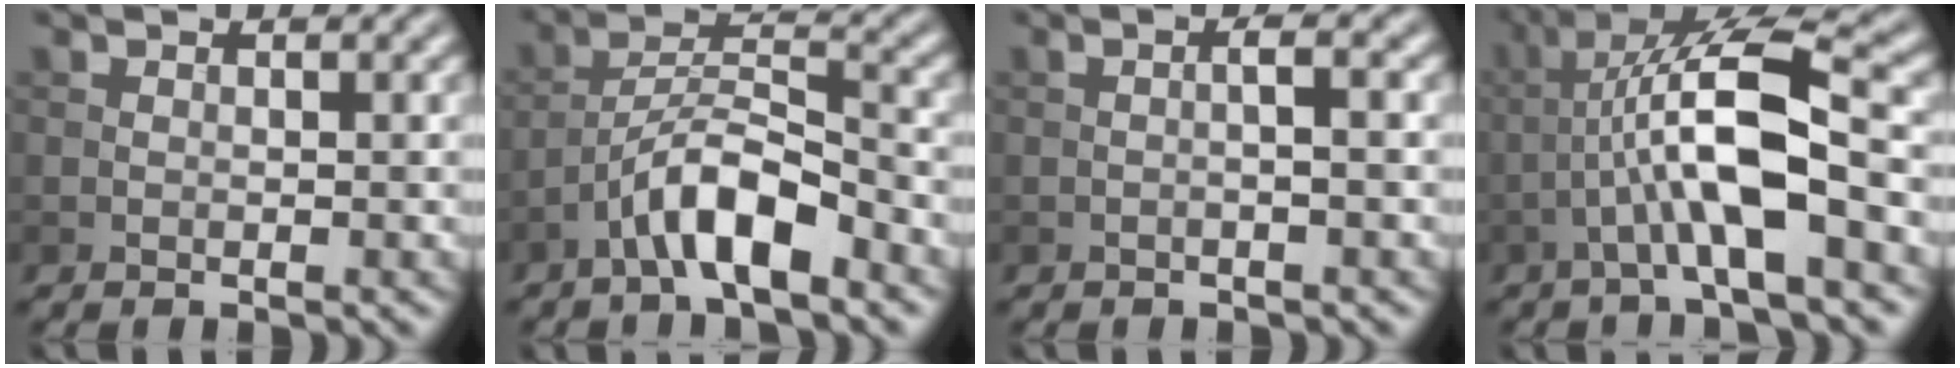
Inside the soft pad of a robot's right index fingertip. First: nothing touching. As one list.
[{"total": 5.7, "force": [-3.5, 1.4, 4.3], "torque": [-0.075, 0.014, -0.065]}, {"total": 1.8, "force": [-0.1, 0.4, 1.8], "torque": [-0.026, 0.004, -0.005]}, {"total": 8.4, "force": [-1.8, 1.7, 8.1], "torque": [-0.145, 0.024, -0.038]}]